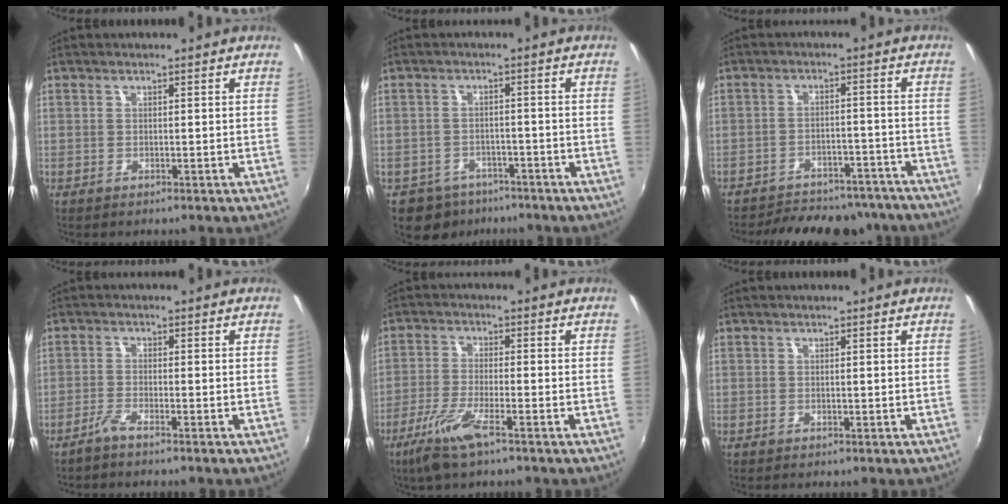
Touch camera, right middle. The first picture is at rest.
{"total": 6.7, "force": [-4.8, 4.4, 1.2], "torque": [-0.041, 0.005, -0.071]}
{"total": 18.2, "force": [-15.9, 6.5, 6.0], "torque": [-0.128, 0.016, -0.194]}
{"total": 2.3, "force": [-1.9, -0.2, 1.2], "torque": [-0.040, -0.002, -0.042]}
{"total": 7.6, "force": [-4.8, 0.8, 5.8], "torque": [-0.132, -0.016, -0.093]}
{"total": 0.0}